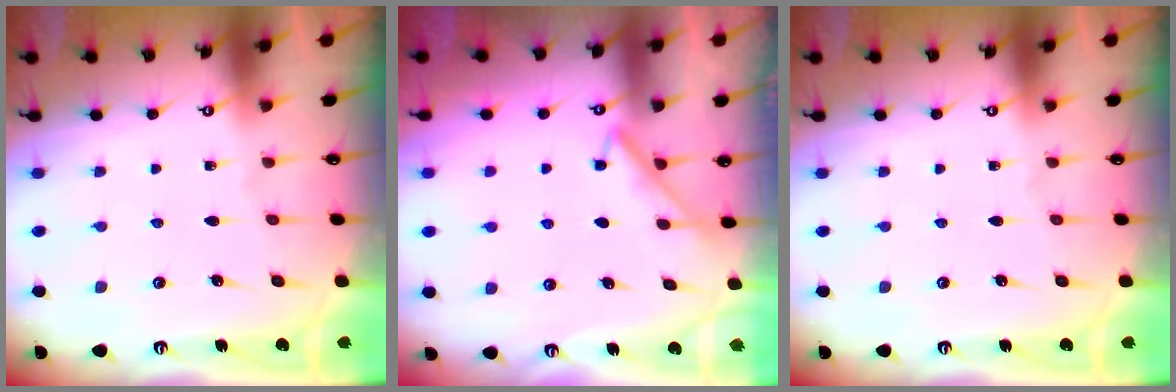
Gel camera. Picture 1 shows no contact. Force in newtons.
{"total": 3.4, "press": 3.4, "slide": 0.5}
{"total": 0.0}